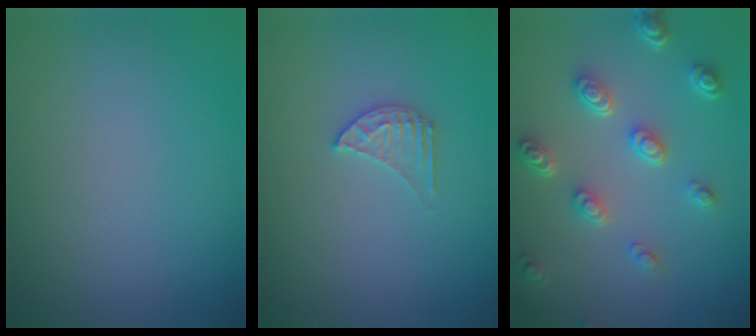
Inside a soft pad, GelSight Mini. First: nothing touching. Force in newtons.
{"total": 1.7, "press": 1.7, "slide": 0.1}
{"total": 4.5, "press": 3.4, "slide": 3.0}